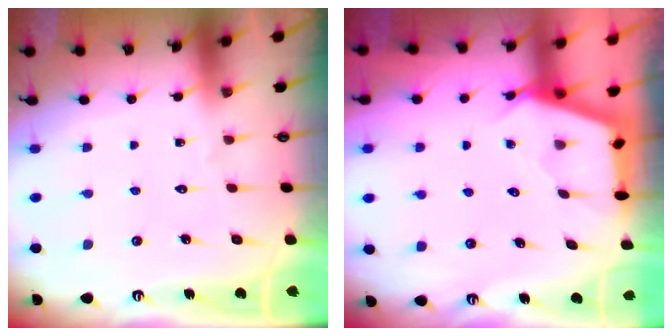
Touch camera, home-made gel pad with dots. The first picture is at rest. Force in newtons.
{"total": 3.0, "press": 3.0, "slide": 0.4}